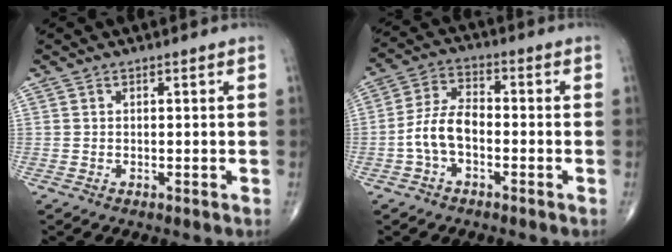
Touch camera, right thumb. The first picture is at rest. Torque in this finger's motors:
{"motor_torque": [0.15, 0.13, 0.82, -0.18, 0.24]}